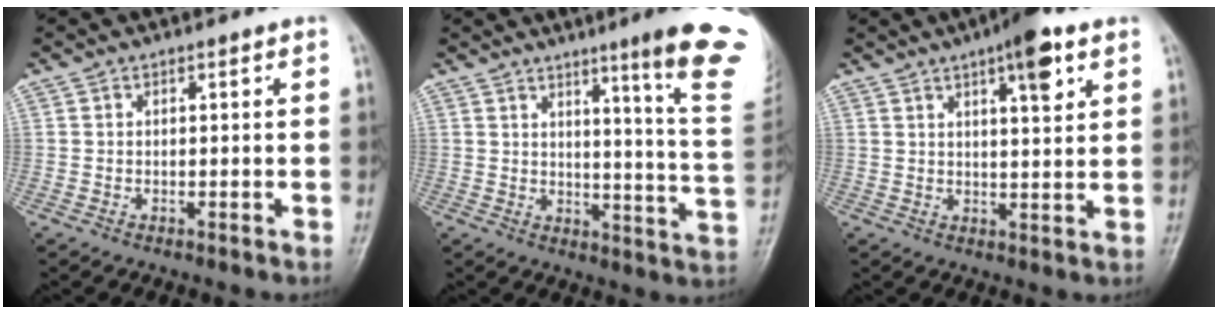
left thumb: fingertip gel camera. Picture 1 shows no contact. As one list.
[{"total": 16.6, "force": [9.8, 0.2, 13.4], "torque": [-0.153, -0.067, 0.117]}, {"total": 11.4, "force": [6.3, 3.0, 9.1], "torque": [-0.119, -0.026, 0.089]}]